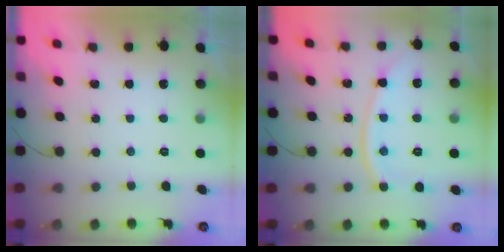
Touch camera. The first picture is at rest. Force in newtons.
{"total": 11.6, "press": 11.5, "slide": 1.3}